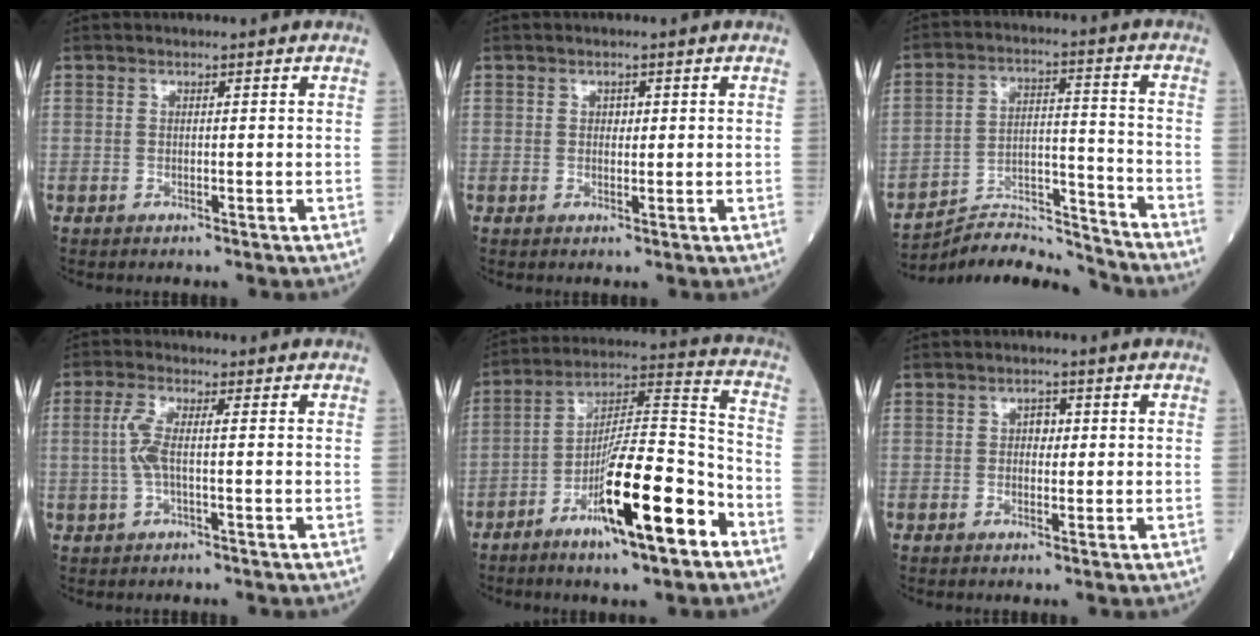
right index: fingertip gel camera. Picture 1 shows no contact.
{"total": 1.0, "force": [0.4, 0.7, 0.6], "torque": [-0.008, 0.000, 0.008]}
{"total": 10.9, "force": [-10.9, -0.8, 0.3], "torque": [-0.006, 0.036, -0.191]}
{"total": 3.8, "force": [-0.1, 0.5, 3.7], "torque": [-0.094, 0.005, -0.003]}
{"total": 16.7, "force": [-8.4, 1.9, 14.4], "torque": [-0.249, -0.008, -0.139]}
{"total": 1.6, "force": [0.3, 1.1, 1.1], "torque": [-0.013, 0.003, 0.005]}